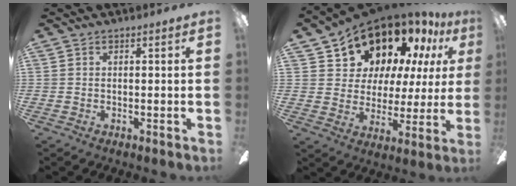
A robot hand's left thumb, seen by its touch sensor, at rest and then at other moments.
{"total": 17.5, "force": [13.8, 9.0, 6.1], "torque": [-0.107, -0.102, 0.250]}